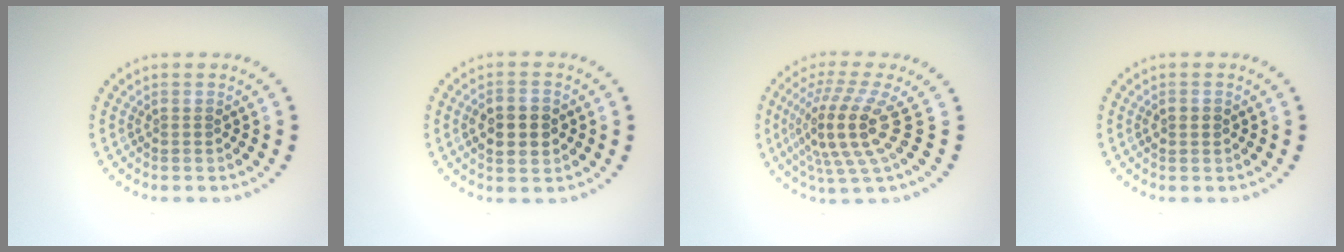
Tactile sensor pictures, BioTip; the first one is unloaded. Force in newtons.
{"total": 4.5, "press": 4.5, "slide": 0.1}
{"total": 5.3, "press": 3.9, "slide": 3.6}
{"total": 1.3, "press": 1.3, "slide": 0.2}